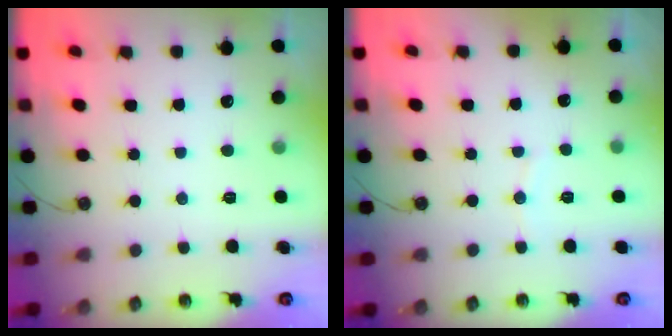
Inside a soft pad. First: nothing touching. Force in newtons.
{"total": 3.7, "press": 3.6, "slide": 0.4}